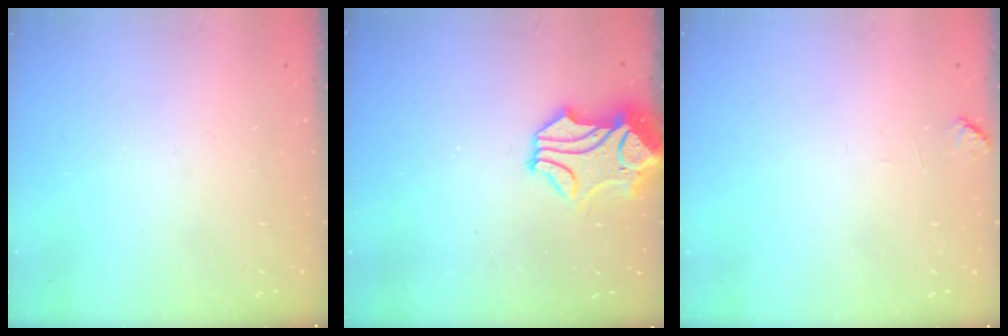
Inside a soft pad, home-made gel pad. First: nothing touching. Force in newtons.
{"total": 1.5, "press": 0.8, "slide": 1.3}
{"total": 1.1, "press": 0.9, "slide": 0.5}